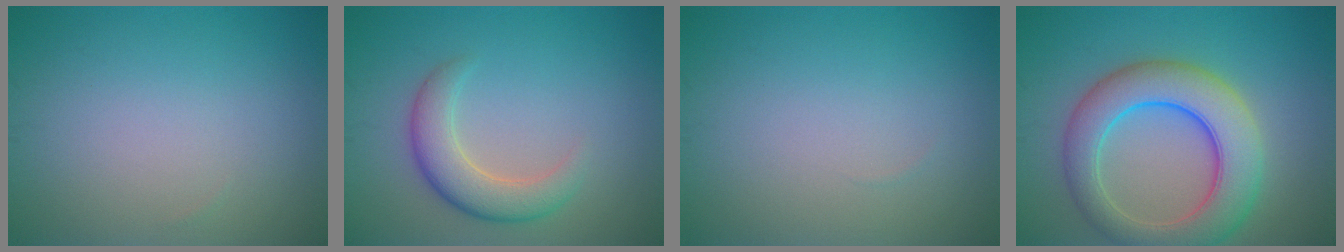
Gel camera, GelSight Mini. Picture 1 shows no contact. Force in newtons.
{"total": 4.1, "press": 4.1, "slide": 0.4}
{"total": 0.0}
{"total": 8.2, "press": 8.2, "slide": 0.2}